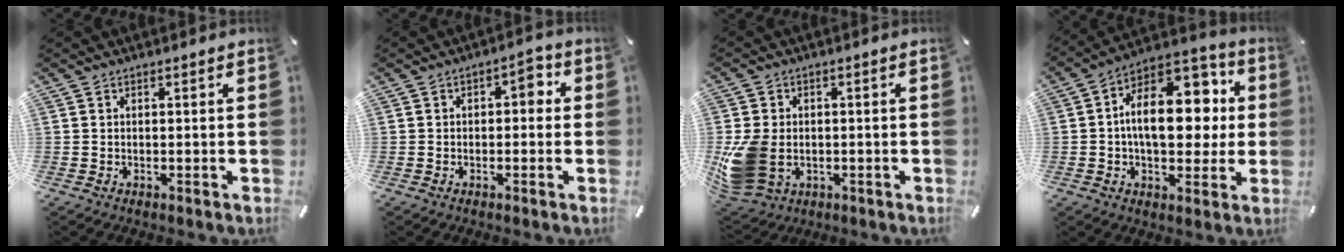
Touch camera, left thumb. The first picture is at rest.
{"total": 3.7, "force": [-0.2, 2.2, 2.9], "torque": [-0.035, 0.007, -0.015]}
{"total": 12.1, "force": [-2.0, 9.2, 7.6], "torque": [-0.167, -0.001, -0.034]}
{"total": 18.4, "force": [2.0, 11.5, 14.2], "torque": [-0.206, -0.012, 0.037]}